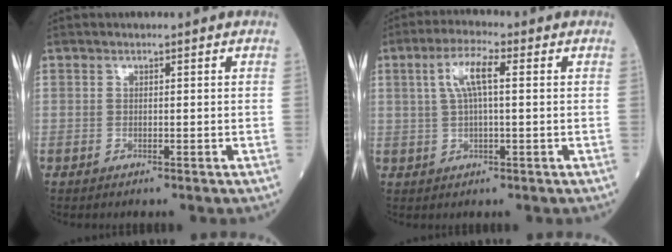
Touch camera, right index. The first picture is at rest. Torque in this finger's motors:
{"motor_torque": [0.29, 0.14, 0.19, 0.11]}